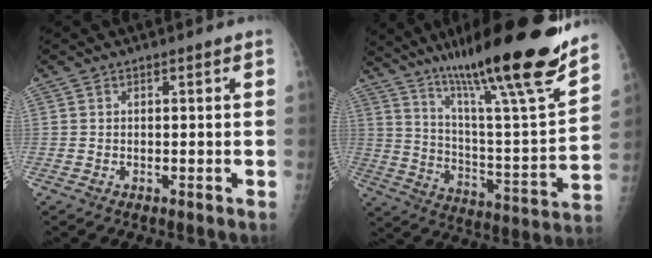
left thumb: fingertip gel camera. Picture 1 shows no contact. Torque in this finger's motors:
{"motor_torque": [1.86, -0.59, 1.38, -1.39, 0.41]}